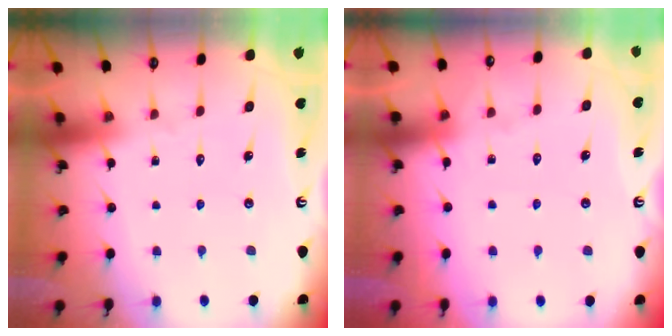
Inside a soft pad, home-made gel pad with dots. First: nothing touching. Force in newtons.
{"total": 3.9, "press": 3.8, "slide": 0.6}